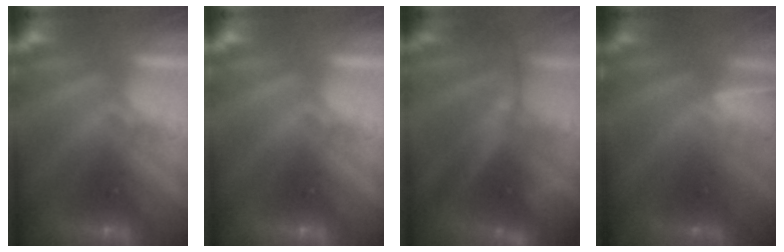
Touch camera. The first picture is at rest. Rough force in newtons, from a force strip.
{"total": 0.0}
{"total": 7.1}
{"total": 1.6}